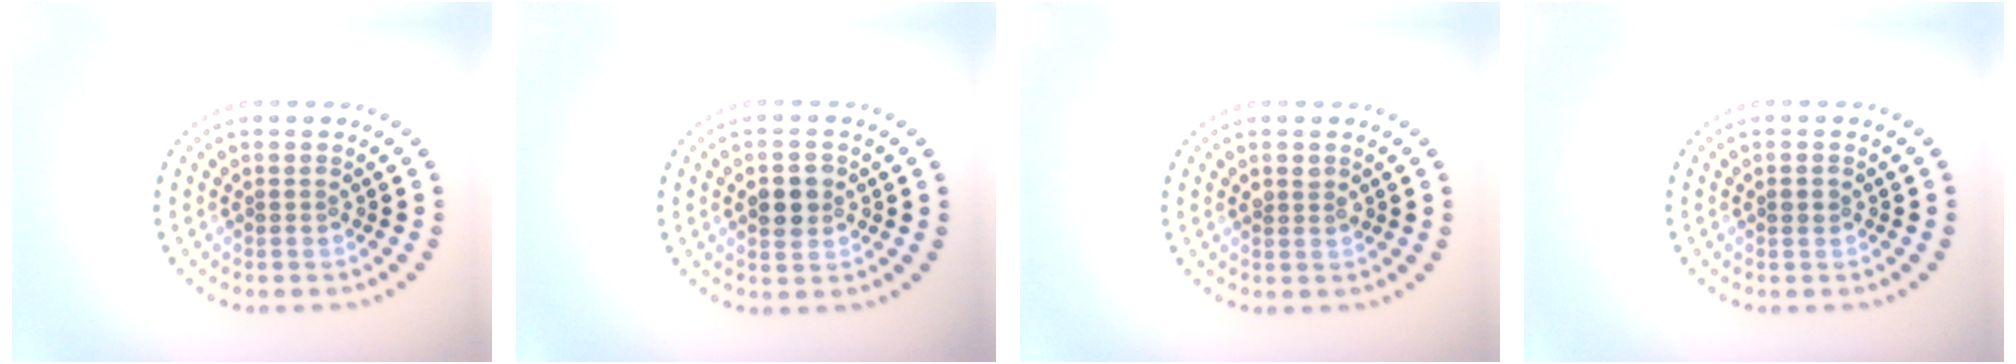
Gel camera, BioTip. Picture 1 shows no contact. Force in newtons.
{"total": 2.8, "press": 2.8, "slide": 0.2}
{"total": 1.1, "press": 1.1, "slide": 0.2}
{"total": 1.1, "press": 1.0, "slide": 0.2}